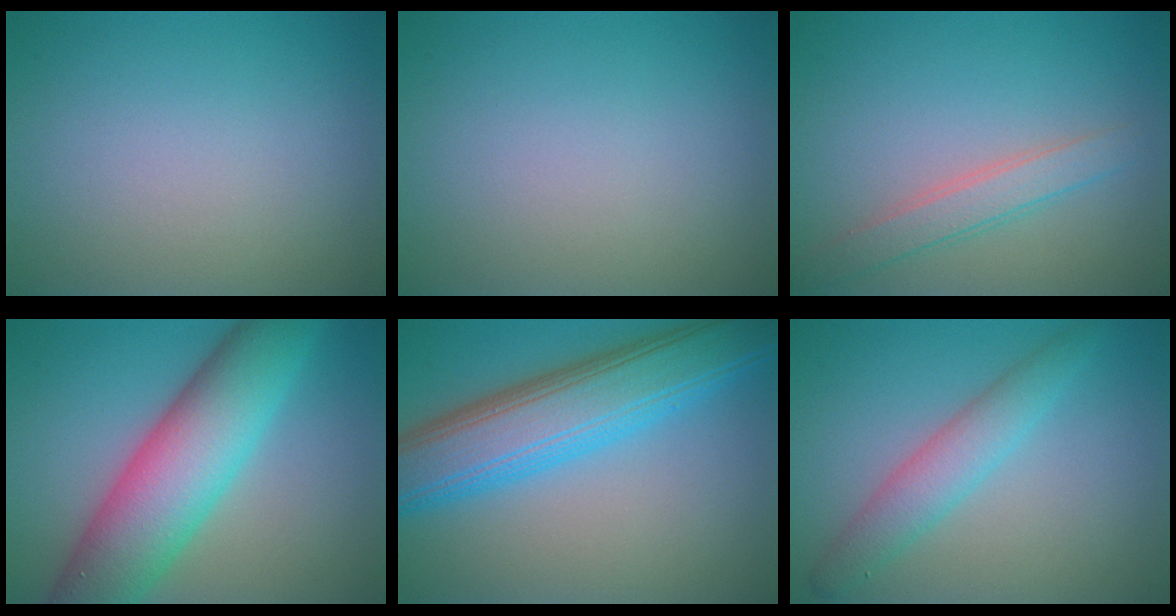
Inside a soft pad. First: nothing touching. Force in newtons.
{"total": 0.0}
{"total": 2.5, "press": 2.5, "slide": 0.1}
{"total": 10.7, "press": 10.7, "slide": 0.2}
{"total": 9.2, "press": 9.2, "slide": 0.2}
{"total": 2.6, "press": 2.6, "slide": 0.0}